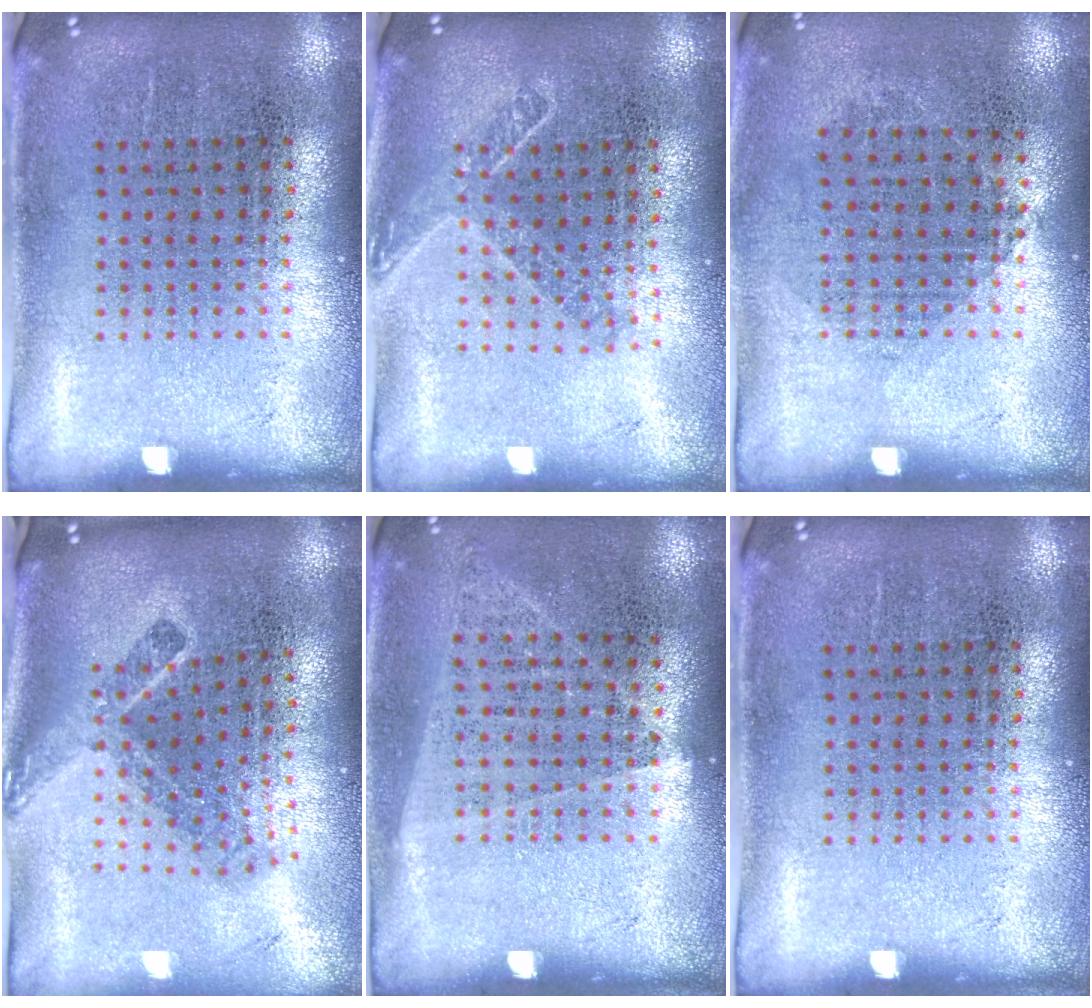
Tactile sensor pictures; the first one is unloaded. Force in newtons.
{"total": 1.5, "press": 1.2, "slide": 0.9}
{"total": 0.9, "press": 0.8, "slide": 0.4}
{"total": 2.2, "press": 1.5, "slide": 1.7}
{"total": 1.0, "press": 0.9, "slide": 0.5}
{"total": 0.0}